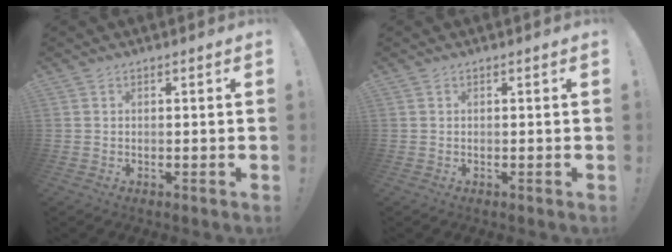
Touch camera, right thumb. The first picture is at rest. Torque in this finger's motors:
{"motor_torque": [0.00, 0.00, 0.00, 0.00, 0.03]}